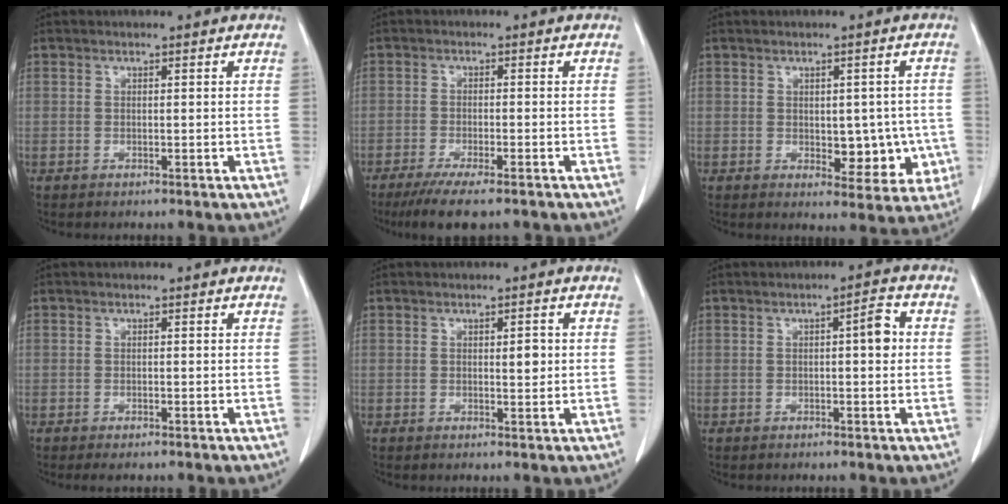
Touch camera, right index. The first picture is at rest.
{"total": 8.2, "force": [-6.3, 0.9, 5.1], "torque": [-0.077, -0.019, -0.096]}
{"total": 7.1, "force": [-0.7, 4.1, 5.7], "torque": [-0.051, 0.008, 0.005]}
{"total": 1.0, "force": [-0.7, 0.2, 0.6], "torque": [-0.007, -0.003, -0.006]}
{"total": 1.9, "force": [0.4, 0.6, 1.8], "torque": [-0.025, 0.000, 0.011]}
{"total": 3.2, "force": [0.4, 0.7, 3.1], "torque": [-0.041, 0.009, 0.003]}